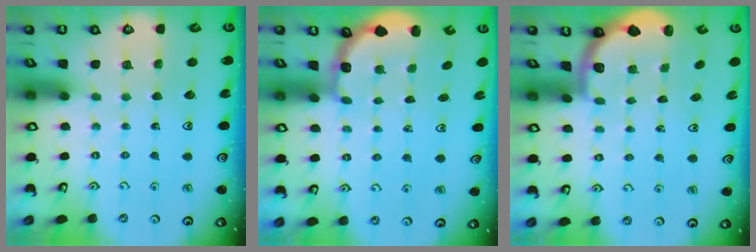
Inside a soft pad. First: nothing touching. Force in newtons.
{"total": 2.7, "press": 2.4, "slide": 1.4}
{"total": 1.7, "press": 1.7, "slide": 0.3}